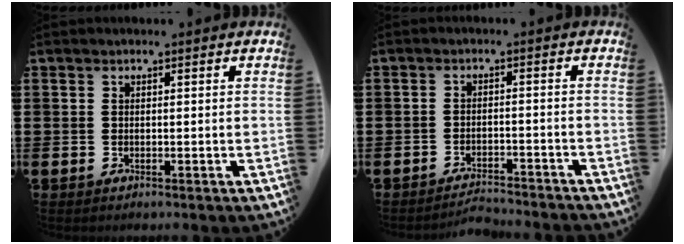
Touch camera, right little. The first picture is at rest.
{"total": 2.3, "force": [-2.3, -0.1, 0.0], "torque": [-0.005, 0.004, -0.049]}